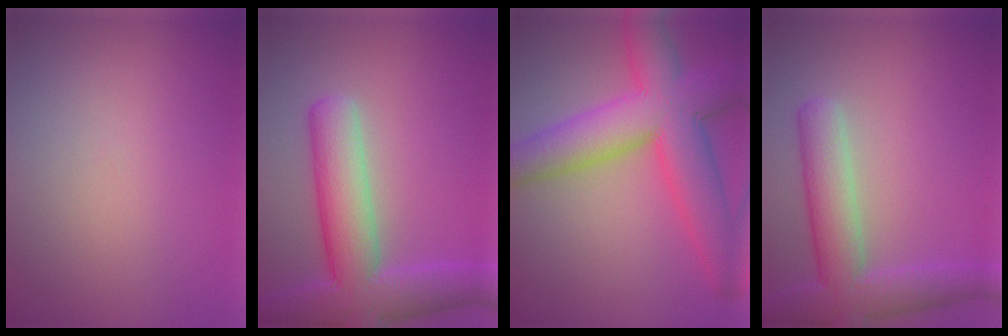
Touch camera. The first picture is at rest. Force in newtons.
{"total": 8.6, "press": 8.6, "slide": 0.6}
{"total": 10.0, "press": 10.0, "slide": 0.3}
{"total": 6.5, "press": 6.5, "slide": 0.3}